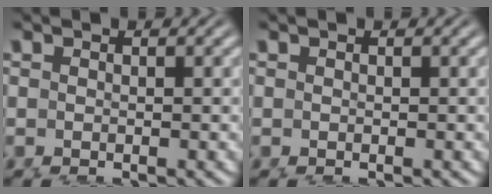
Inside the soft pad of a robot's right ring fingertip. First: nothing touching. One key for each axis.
{"total": 0.0}